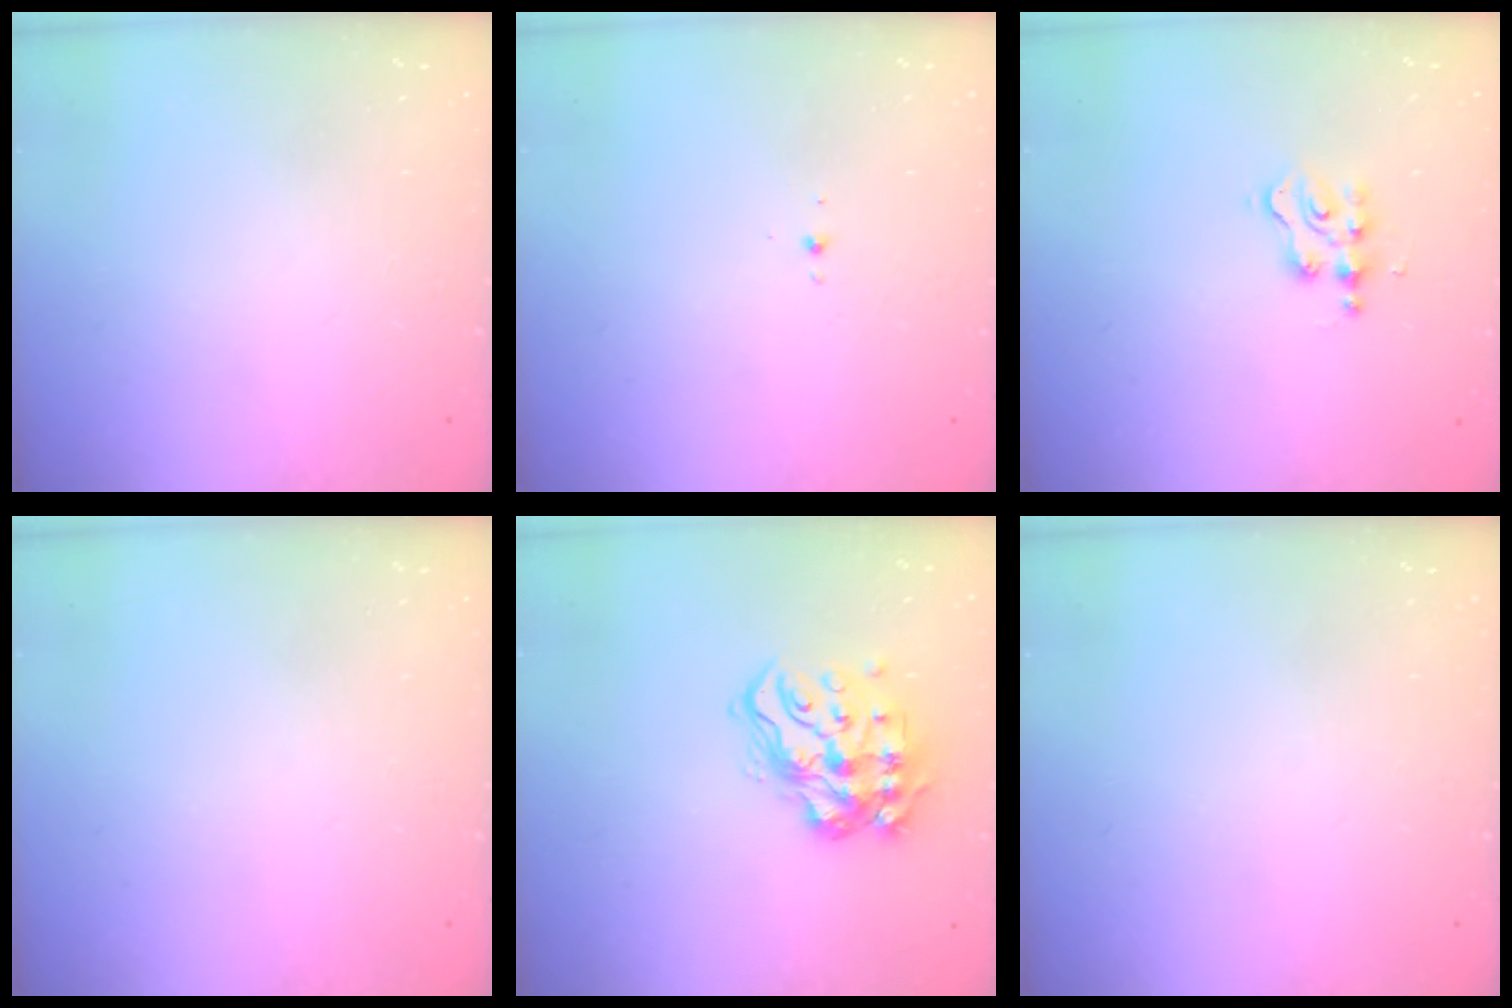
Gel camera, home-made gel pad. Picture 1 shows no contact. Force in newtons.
{"total": 1.9, "press": 1.8, "slide": 0.7}
{"total": 2.9, "press": 2.9, "slide": 0.4}
{"total": 0.0}
{"total": 15.7, "press": 15.6, "slide": 1.6}
{"total": 0.0}